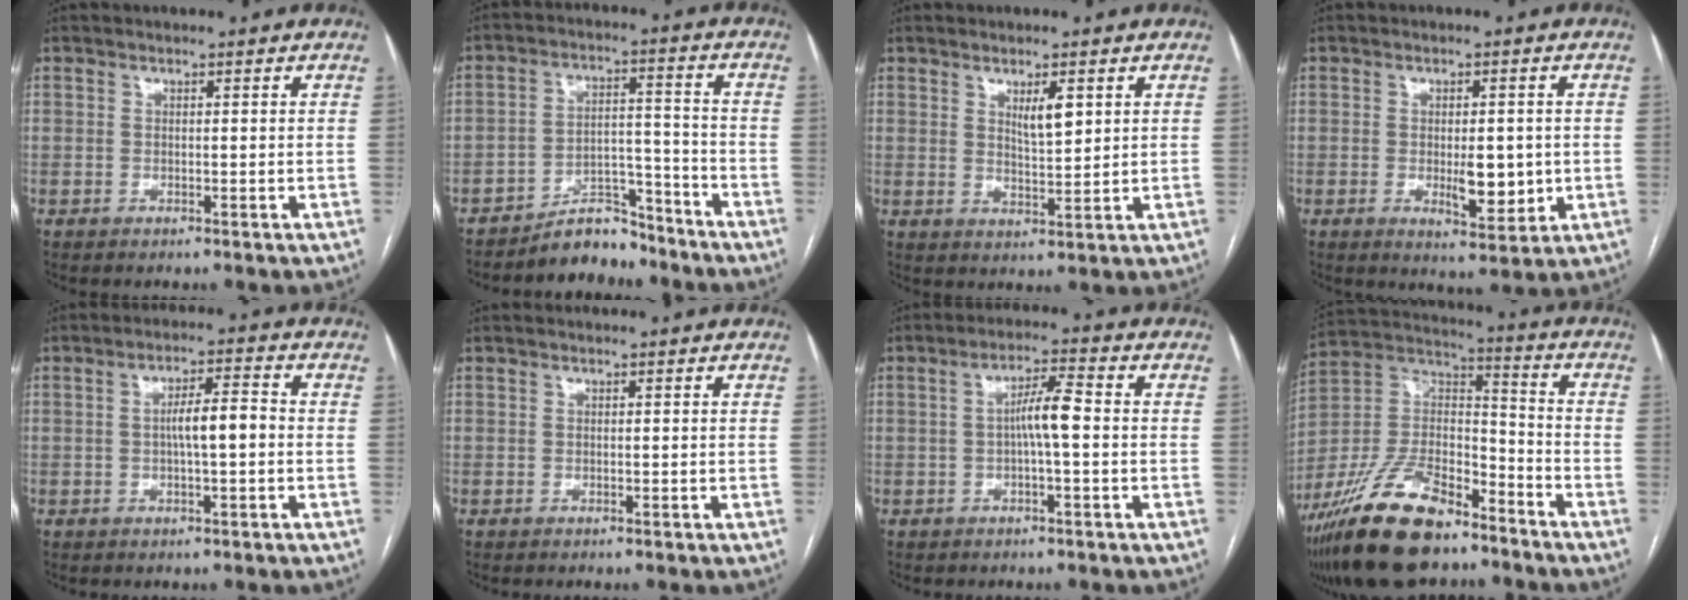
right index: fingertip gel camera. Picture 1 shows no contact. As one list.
[{"total": 7.1, "force": [-6.5, 2.6, 1.3], "torque": [-0.011, 0.036, -0.108]}, {"total": 4.0, "force": [1.8, 0.9, 3.4], "torque": [-0.061, -0.005, 0.034]}, {"total": 7.5, "force": [-0.8, 2.9, 6.9], "torque": [-0.098, -0.011, -0.005]}, {"total": 5.2, "force": [-0.4, 0.8, 5.1], "torque": [-0.089, 0.013, -0.006]}, {"total": 0.0}, {"total": 5.0, "force": [-0.4, 0.3, 5.0], "torque": [-0.087, 0.012, -0.005]}, {"total": 20.8, "force": [-15.1, 7.2, 12.4], "torque": [-0.275, 0.001, -0.277]}]